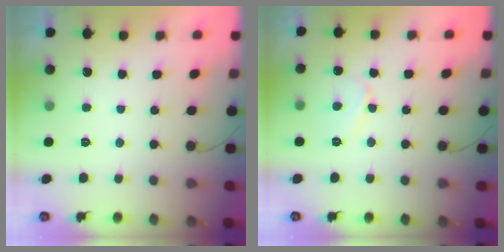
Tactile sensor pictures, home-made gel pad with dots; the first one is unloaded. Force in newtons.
{"total": 5.6, "press": 5.5, "slide": 0.8}